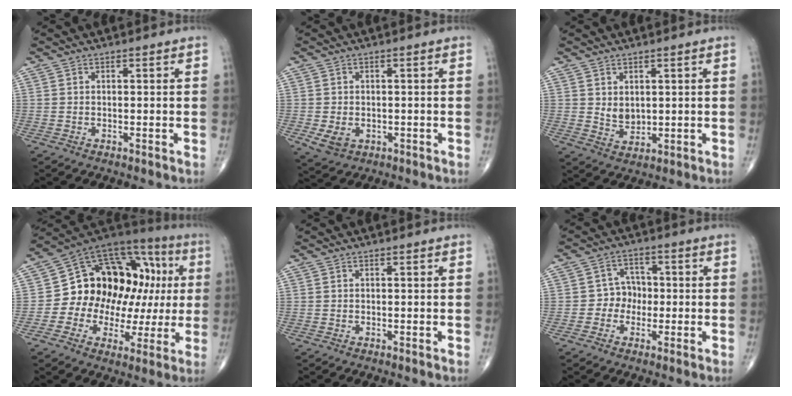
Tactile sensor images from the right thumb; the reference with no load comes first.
{"total": 4.1, "force": [-1.0, 3.2, 2.4], "torque": [-0.035, -0.001, -0.006]}
{"total": 3.3, "force": [1.0, 2.3, 2.1], "torque": [-0.024, -0.014, 0.028]}
{"total": 23.2, "force": [1.6, 16.1, 16.7], "torque": [-0.191, 0.056, 0.029]}
{"total": 0.0}
{"total": 4.8, "force": [-0.9, 4.3, 2.0], "torque": [0.006, 0.016, -0.028]}